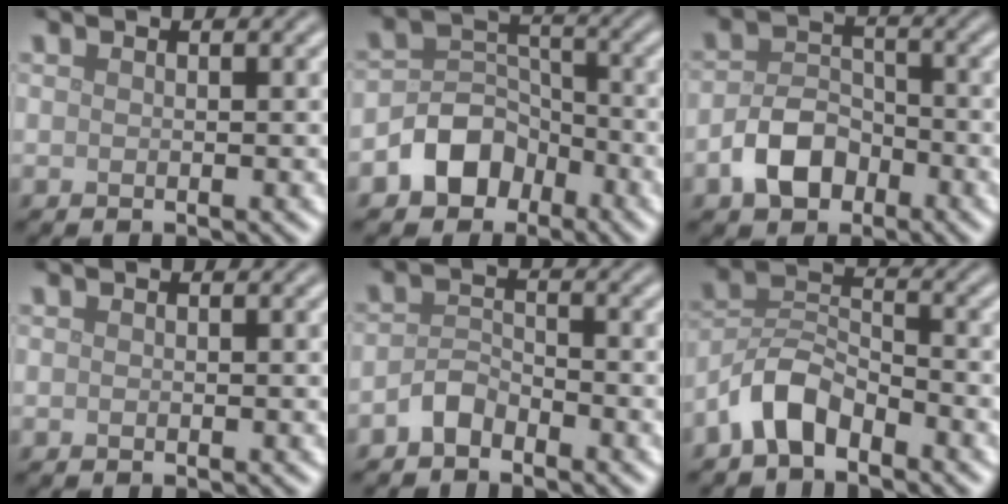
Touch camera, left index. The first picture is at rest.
{"total": 5.1, "force": [-2.8, 3.8, 2.1], "torque": [-0.024, 0.003, -0.056]}
{"total": 4.4, "force": [-2.3, 2.9, 2.4], "torque": [-0.042, 0.003, -0.048]}
{"total": 0.0}
{"total": 2.1, "force": [-1.7, 1.0, 0.8], "torque": [-0.014, 0.010, -0.037]}
{"total": 4.5, "force": [-3.1, 2.2, 2.3], "torque": [-0.040, 0.012, -0.071]}